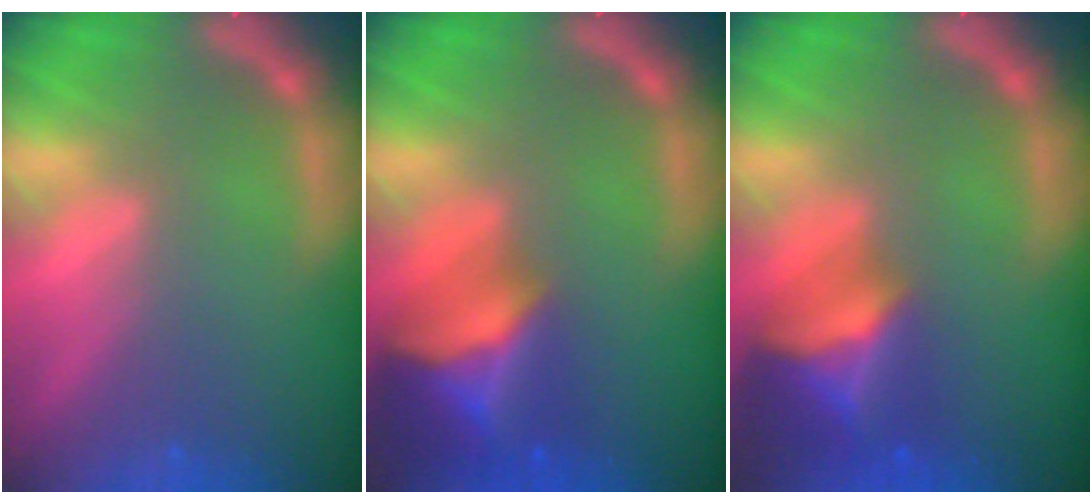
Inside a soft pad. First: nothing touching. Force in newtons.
{"total": 8.9}
{"total": 7.5}